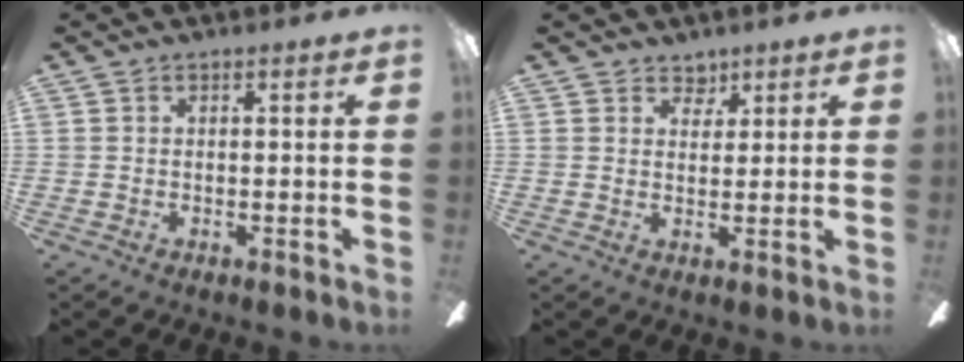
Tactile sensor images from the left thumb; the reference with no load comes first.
{"total": 3.8, "force": [2.9, 2.5, 0.4], "torque": [0.005, -0.014, 0.050]}